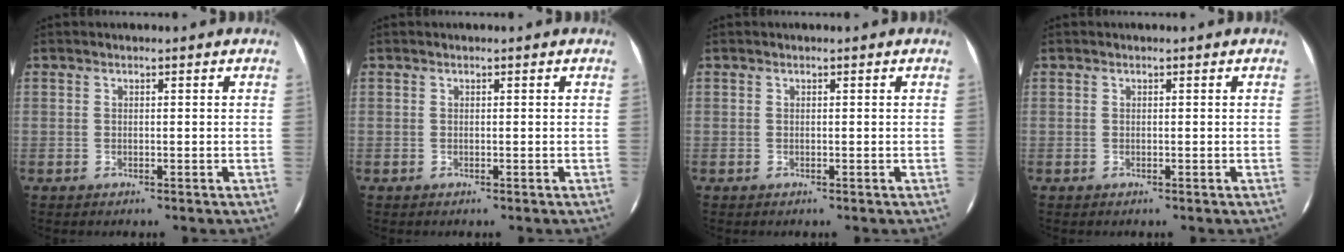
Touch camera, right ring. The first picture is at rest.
{"total": 0.0}
{"total": 0.0}
{"total": 0.0}